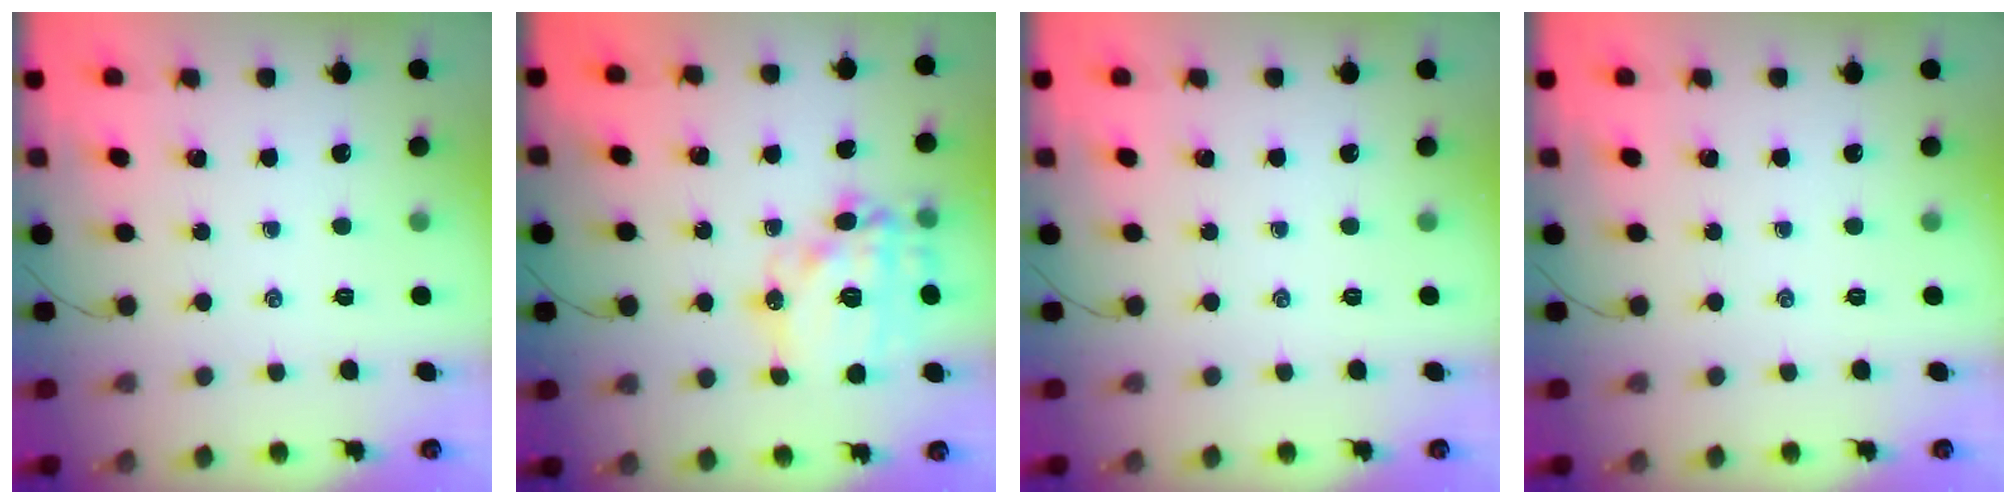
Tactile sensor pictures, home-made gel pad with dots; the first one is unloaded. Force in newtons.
{"total": 18.1, "press": 17.9, "slide": 2.5}
{"total": 0.0}
{"total": 0.0}